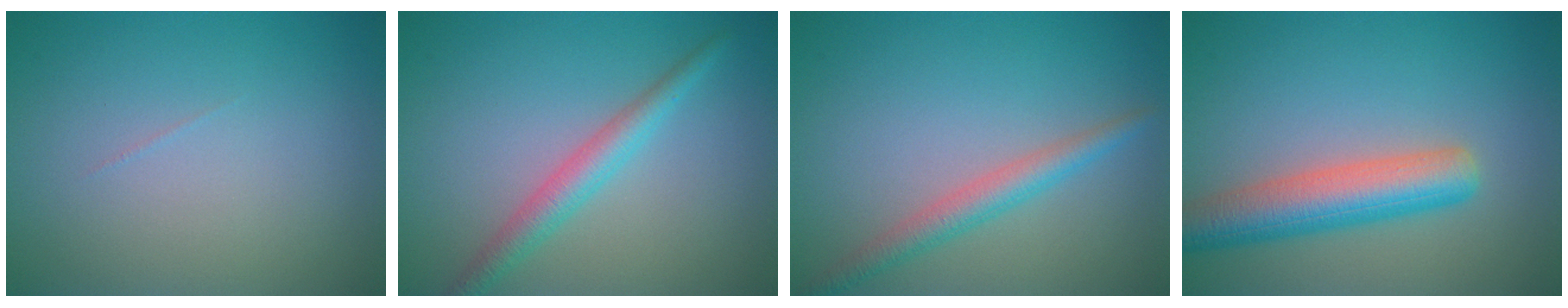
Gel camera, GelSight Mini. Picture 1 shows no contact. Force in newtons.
{"total": 2.9, "press": 2.9, "slide": 0.0}
{"total": 2.8, "press": 2.8, "slide": 0.1}
{"total": 6.0, "press": 6.0, "slide": 0.3}